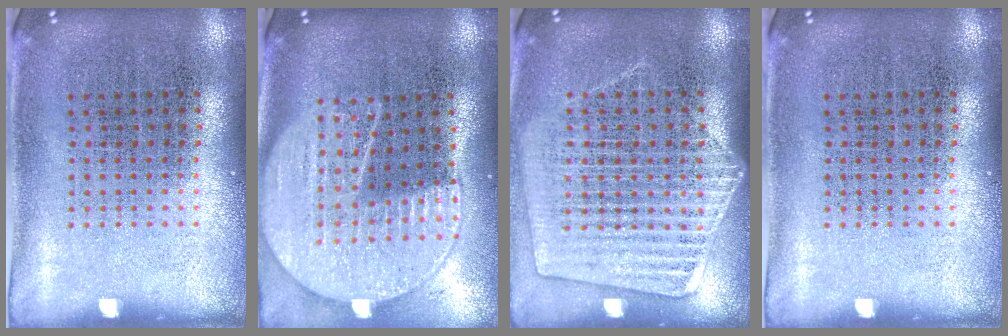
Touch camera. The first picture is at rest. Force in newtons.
{"total": 2.1, "press": 1.9, "slide": 0.9}
{"total": 1.6, "press": 1.5, "slide": 0.5}
{"total": 0.0}